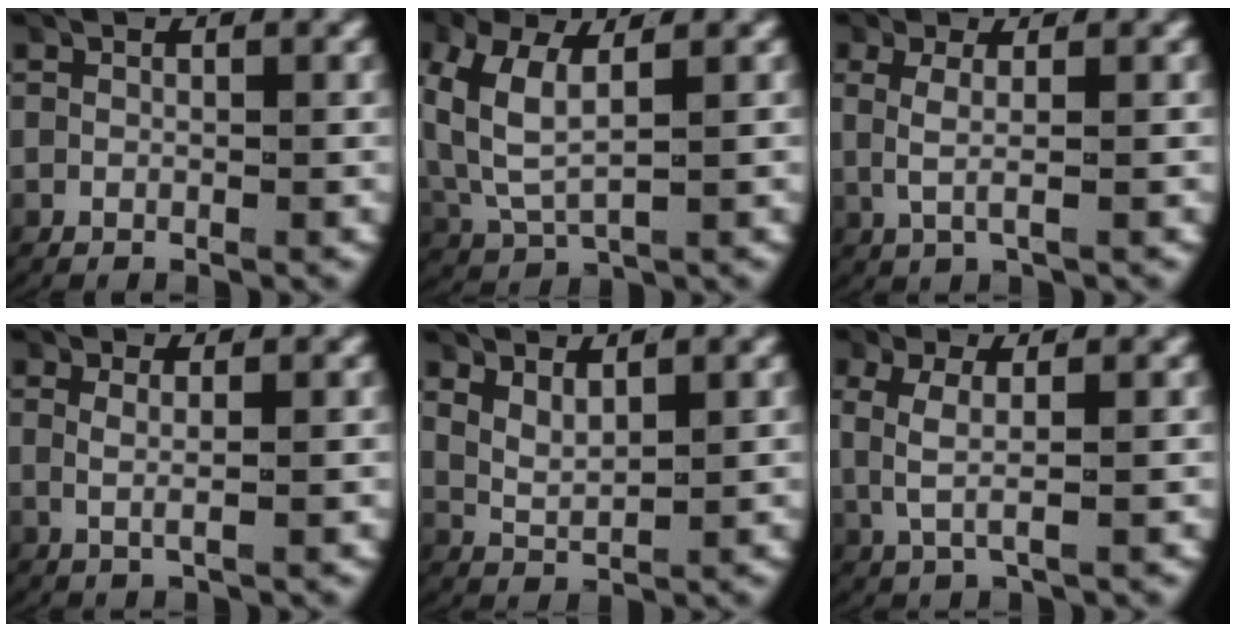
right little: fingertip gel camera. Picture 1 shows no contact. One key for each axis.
{"total": 5.1, "fx": 1.0, "fy": 3.2, "fz": 3.9, "tx": -0.112, "ty": -0.019, "tz": 0.037}
{"total": 2.4, "fx": 0.4, "fy": 0.3, "fz": 2.4, "tx": -0.061, "ty": -0.004, "tz": 0.014}
{"total": 1.6, "fx": 0.3, "fy": -0.1, "fz": 1.5, "tx": -0.041, "ty": -0.010, "tz": 0.013}
{"total": 2.5, "fx": 1.4, "fy": 1.3, "fz": 1.6, "tx": -0.042, "ty": -0.008, "tz": 0.029}
{"total": 2.7, "fx": 0.5, "fy": 0.6, "fz": 2.6, "tx": -0.068, "ty": -0.005, "tz": 0.018}